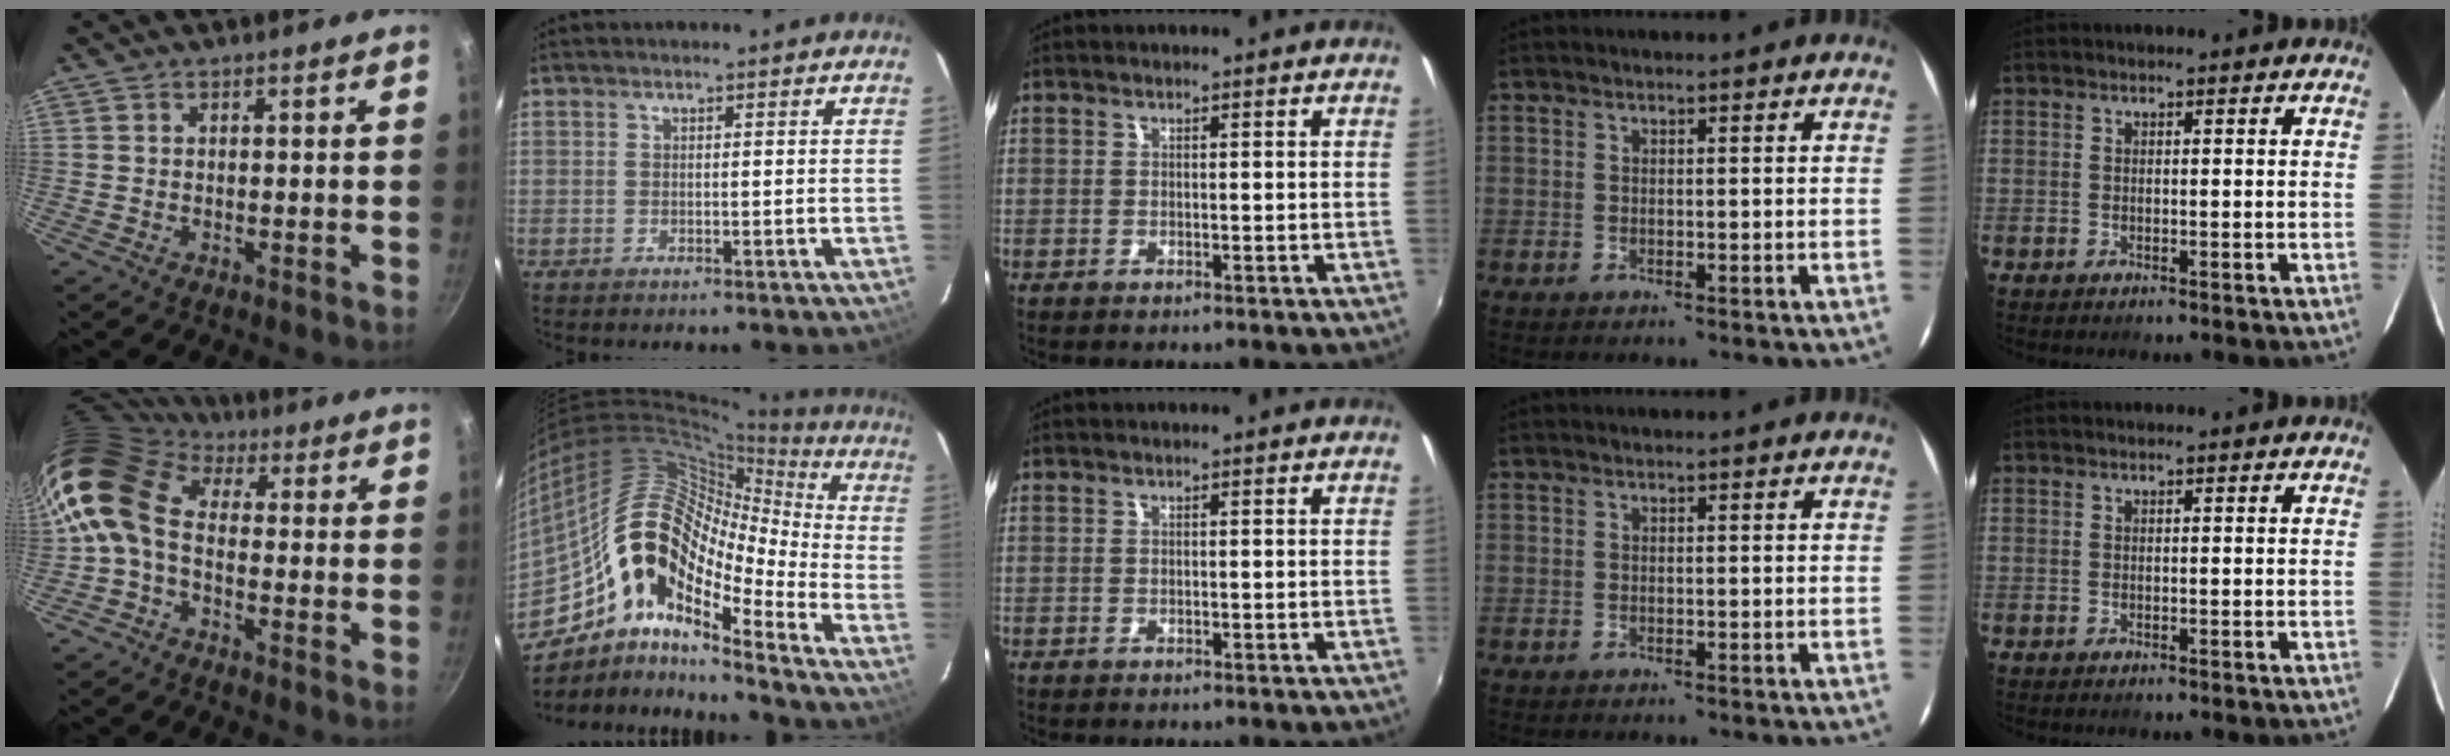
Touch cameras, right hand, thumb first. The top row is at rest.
{"thumb": {"total": 11.9, "force": [-0.5, 8.4, 8.5], "torque": [-0.159, 0.031, -0.033]}, "index": {"total": 19.1, "force": [-9.4, 8.0, 14.6], "torque": [-0.234, -0.011, -0.193]}}